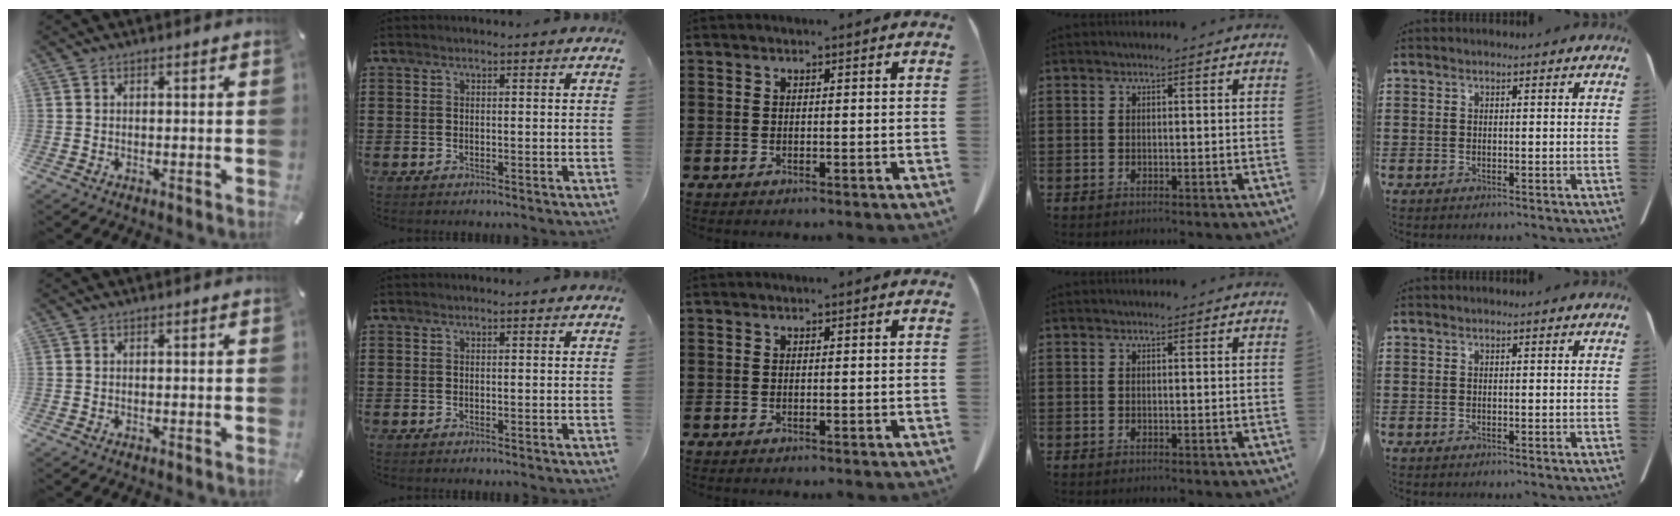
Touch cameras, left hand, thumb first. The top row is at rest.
{}